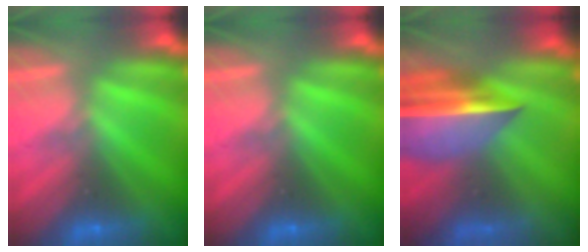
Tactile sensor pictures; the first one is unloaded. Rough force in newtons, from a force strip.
{"total": 0.0}
{"total": 6.9}